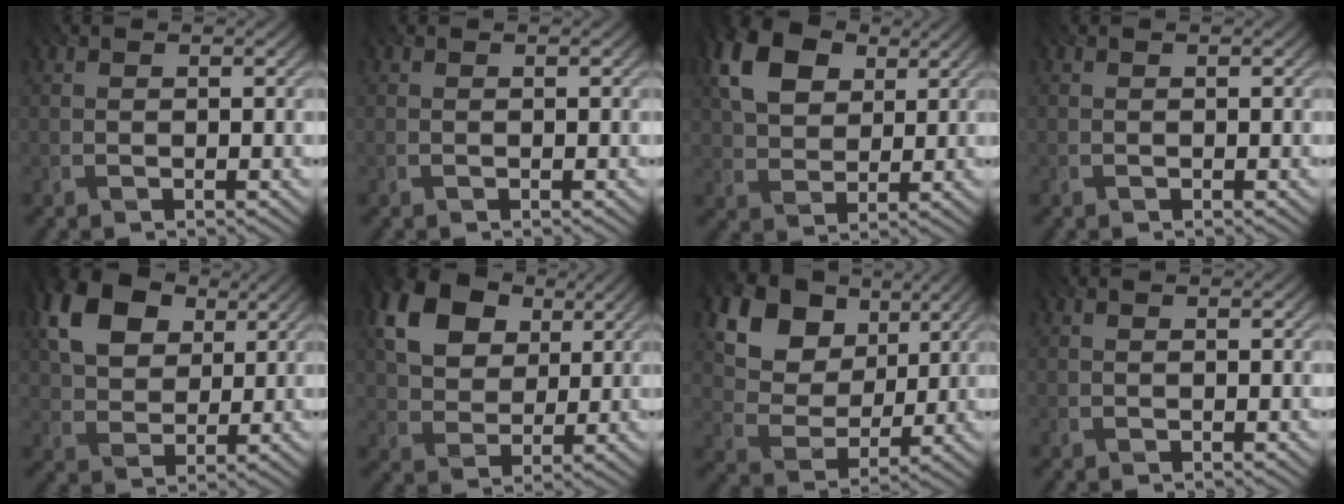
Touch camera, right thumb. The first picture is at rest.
{"total": 0.0}
{"total": 9.5, "force": [3.5, 6.4, 6.2], "torque": [-0.152, 0.013, 0.058]}
{"total": 0.0}
{"total": 10.6, "force": [4.3, 7.1, 6.6], "torque": [-0.152, 0.019, 0.061]}
{"total": 13.2, "force": [5.7, 9.1, 7.7], "torque": [-0.177, 0.021, 0.103]}
{"total": 13.9, "force": [6.4, 9.8, 7.6], "torque": [-0.183, 0.029, 0.116]}
{"total": 0.0}